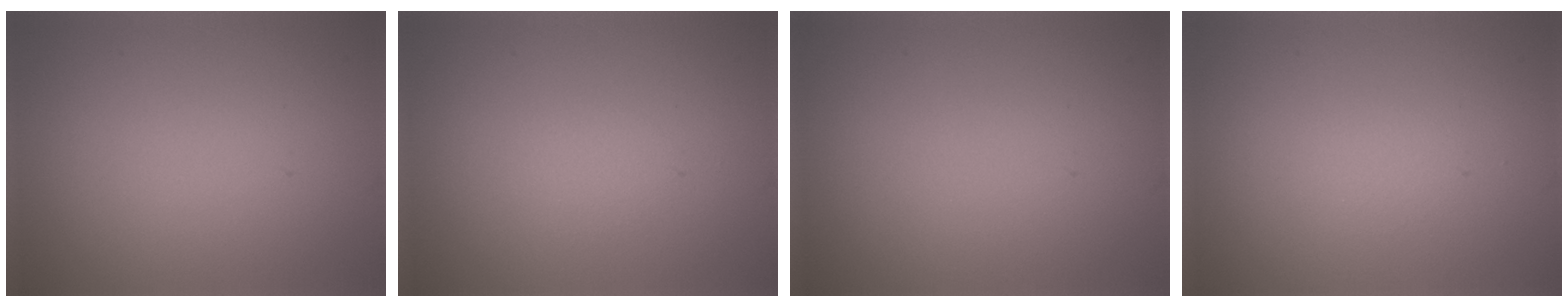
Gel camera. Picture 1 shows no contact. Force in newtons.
{"total": 0.6, "press": 0.6, "slide": 0.1}
{"total": 0.0}
{"total": 0.6, "press": 0.6, "slide": 0.1}